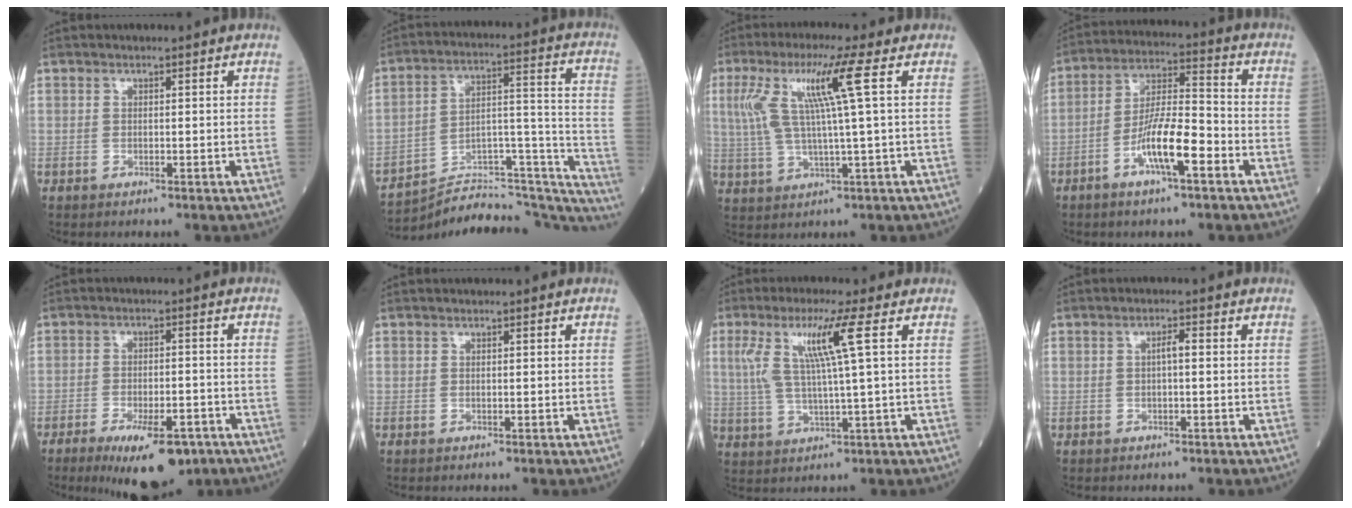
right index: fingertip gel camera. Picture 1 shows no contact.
{"total": 24.8, "force": [-23.7, 5.2, 5.4], "torque": [-0.052, 0.059, -0.325]}
{"total": 9.6, "force": [2.9, -0.9, 9.2], "torque": [-0.191, 0.019, 0.059]}
{"total": 9.9, "force": [-4.5, 1.6, 8.7], "torque": [-0.168, 0.003, -0.081]}
{"total": 10.8, "force": [-6.9, 3.6, 7.5], "torque": [-0.112, -0.009, -0.101]}
{"total": 0.0}
{"total": 7.7, "force": [2.6, -0.8, 7.2], "torque": [-0.152, 0.009, 0.056]}
{"total": 1.6, "force": [0.0, 0.3, 1.5], "torque": [-0.027, 0.006, 0.000]}